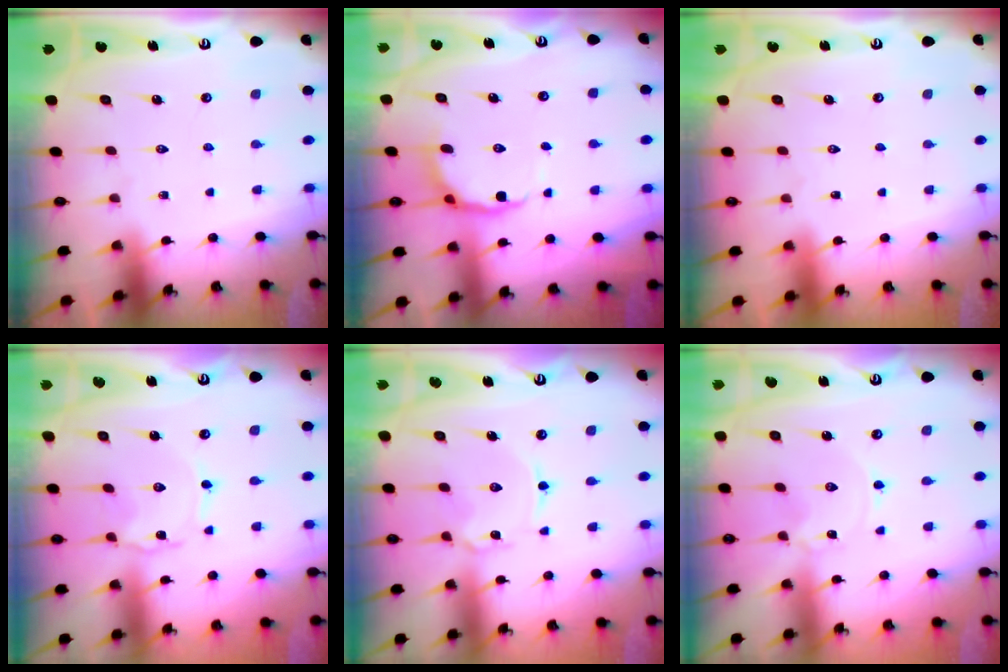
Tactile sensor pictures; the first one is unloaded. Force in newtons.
{"total": 6.6, "press": 6.0, "slide": 2.8}
{"total": 1.5, "press": 1.5, "slide": 0.1}
{"total": 1.0, "press": 1.0, "slide": 0.1}
{"total": 2.2, "press": 2.2, "slide": 0.3}
{"total": 0.0}